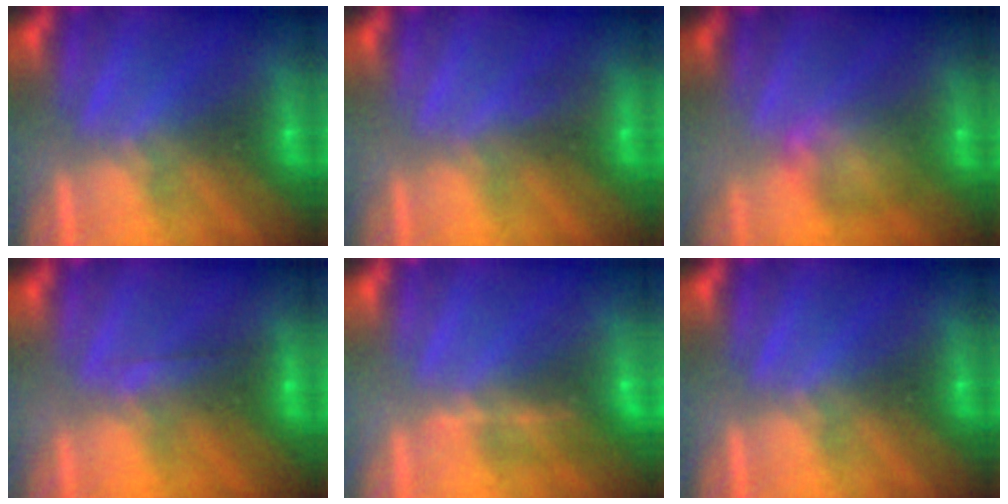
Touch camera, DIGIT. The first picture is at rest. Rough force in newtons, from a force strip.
{"total": 2.9}
{"total": 8.0}
{"total": 1.9}
{"total": 1.1}
{"total": 0.0}